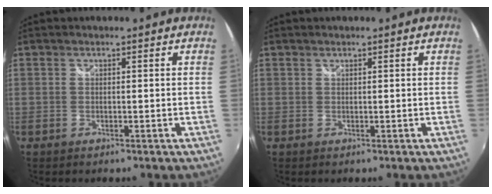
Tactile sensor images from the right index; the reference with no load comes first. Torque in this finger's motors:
{"motor_torque": [-0.25, -0.05, -0.07, -0.01]}